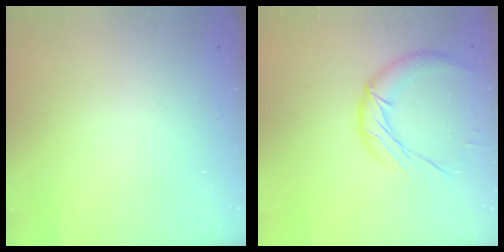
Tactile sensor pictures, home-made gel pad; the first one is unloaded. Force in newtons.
{"total": 13.1, "press": 13.0, "slide": 1.0}